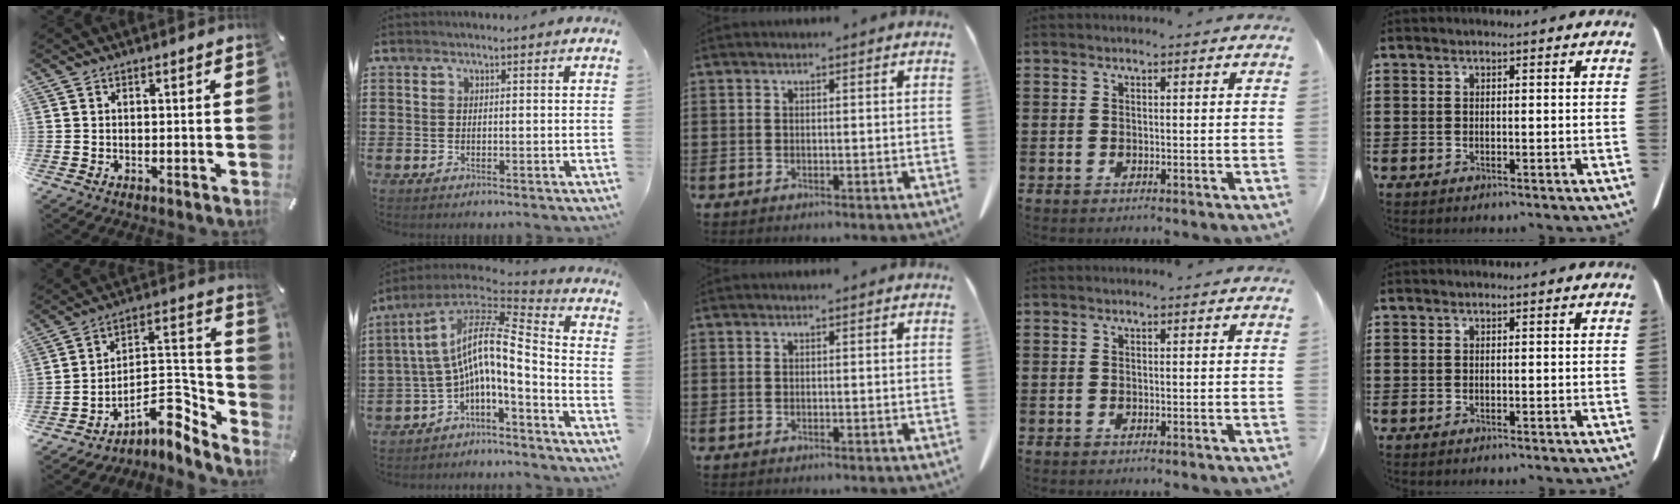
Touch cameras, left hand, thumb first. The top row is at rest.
{"thumb": {"total": 11.8, "force": [-6.3, 6.8, 7.2], "torque": [-0.079, 0.007, -0.106]}, "index": {"total": 10.5, "force": [-2.0, 2.5, 10.0], "torque": [-0.207, -0.018, -0.057]}}